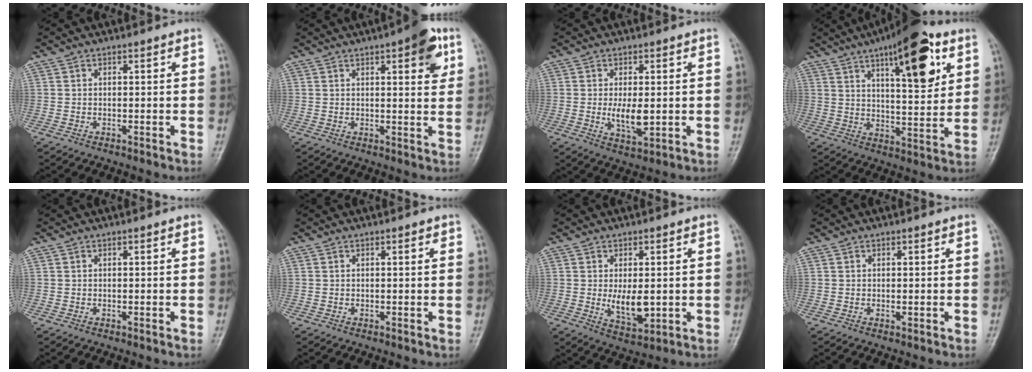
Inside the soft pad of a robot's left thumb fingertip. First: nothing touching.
{"total": 8.1, "force": [3.6, 2.5, 6.8], "torque": [-0.069, -0.009, 0.040]}
{"total": 6.3, "force": [-0.3, 2.7, 5.6], "torque": [-0.096, -0.015, 0.000]}
{"total": 18.1, "force": [8.5, 6.1, 14.8], "torque": [-0.186, -0.029, 0.126]}
{"total": 0.0}
{"total": 1.0, "force": [0.4, 0.3, 0.9], "torque": [-0.012, 0.001, 0.004]}
{"total": 7.7, "force": [-0.2, 3.9, 6.7], "torque": [-0.093, -0.016, 0.008]}
{"total": 1.0, "force": [0.2, 0.4, 0.9], "torque": [-0.013, -0.002, 0.006]}